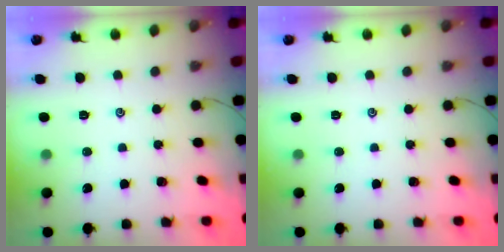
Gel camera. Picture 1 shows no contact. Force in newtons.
{"total": 0.0}